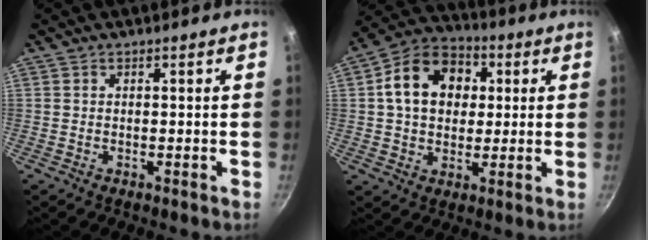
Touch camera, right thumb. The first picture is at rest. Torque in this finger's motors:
{"motor_torque": [0.39, 3.23, 0.90, -0.73, 0.12]}